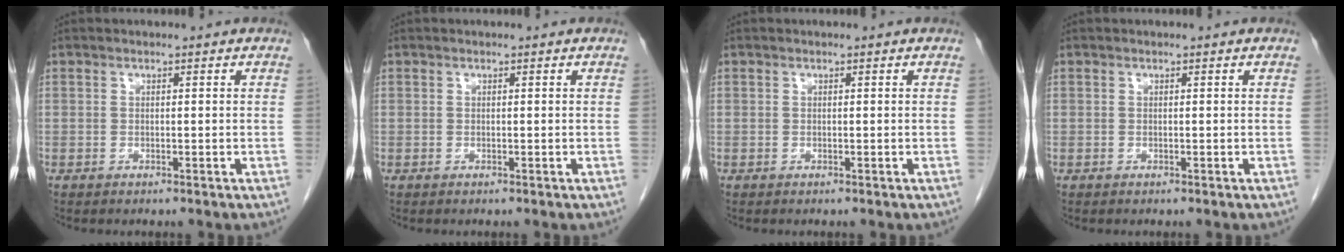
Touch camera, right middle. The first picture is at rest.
{"total": 0.0}
{"total": 0.0}
{"total": 0.0}